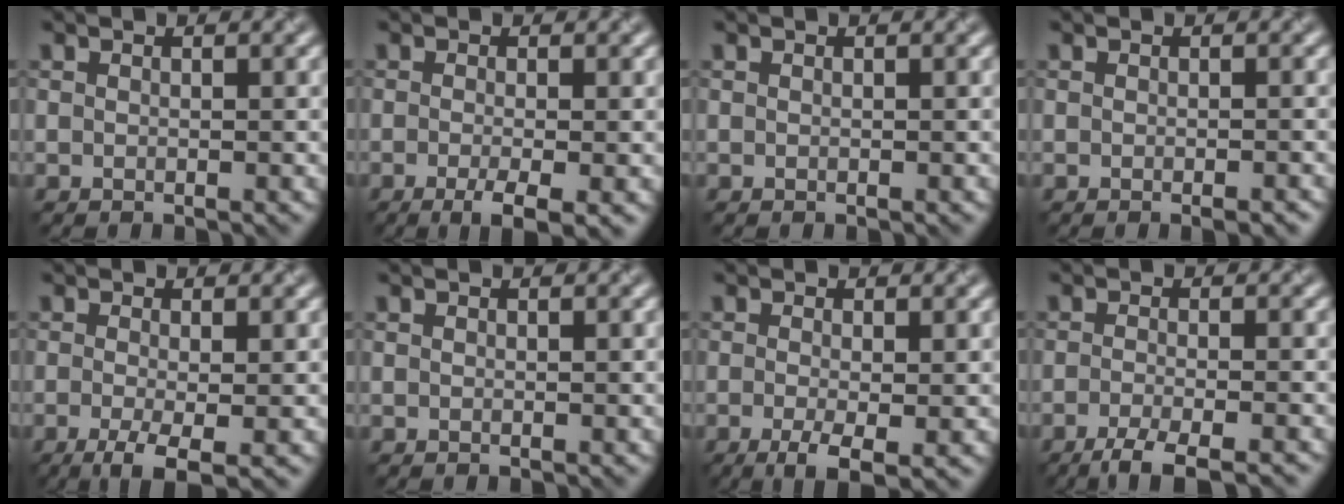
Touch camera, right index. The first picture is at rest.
{"total": 3.2, "force": [-1.3, 0.7, 2.8], "torque": [-0.050, -0.009, -0.024]}
{"total": 0.0}
{"total": 1.1, "force": [-0.7, 0.2, 0.9], "torque": [-0.010, -0.004, -0.009]}
{"total": 3.7, "force": [-1.4, 0.9, 3.3], "torque": [-0.064, -0.007, -0.029]}
{"total": 0.0}
{"total": 3.4, "force": [-1.2, 0.9, 3.1], "torque": [-0.058, -0.011, -0.023]}
{"total": 4.3, "force": [-3.0, 0.9, 2.9], "torque": [-0.045, -0.006, -0.058]}